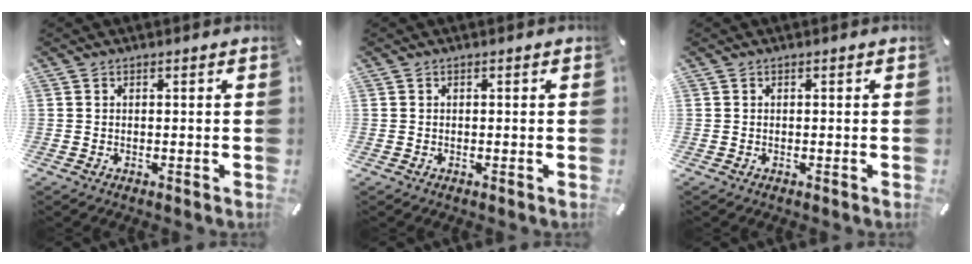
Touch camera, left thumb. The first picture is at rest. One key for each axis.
{"total": 0.0}
{"total": 0.0}